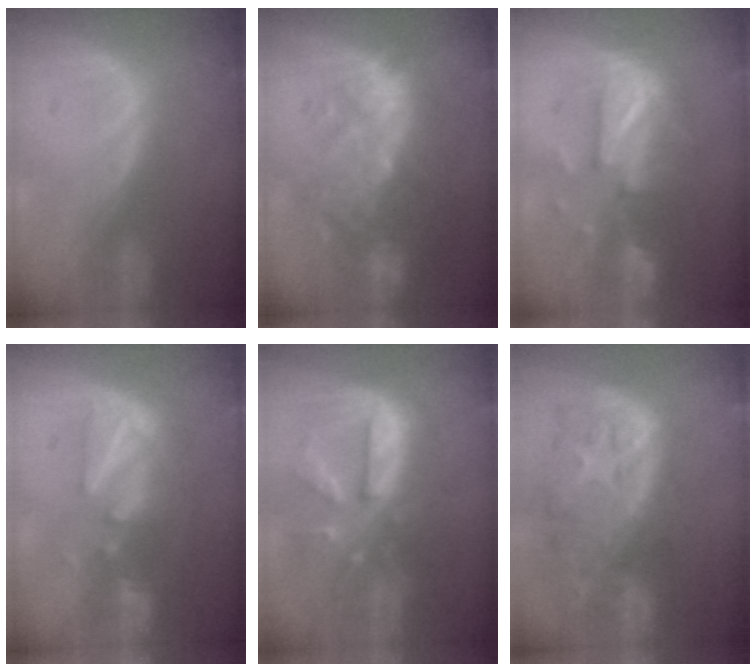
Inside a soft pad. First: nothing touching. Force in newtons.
{"total": 11.1, "press": 9.9, "slide": 5.0}
{"total": 8.3, "press": 8.3, "slide": 0.6}
{"total": 8.2, "press": 7.4, "slide": 3.5}
{"total": 10.8, "press": 9.5, "slide": 5.1}
{"total": 13.9, "press": 11.1, "slide": 8.3}